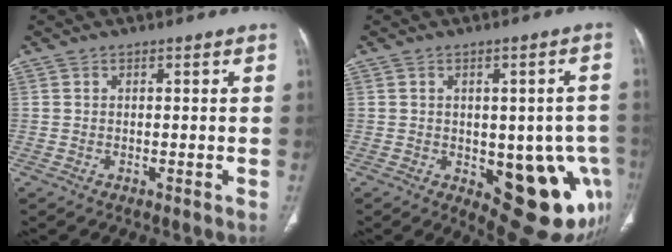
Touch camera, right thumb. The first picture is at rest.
{"total": 17.2, "force": [-5.4, 8.3, 14.0], "torque": [-0.107, 0.009, -0.044]}